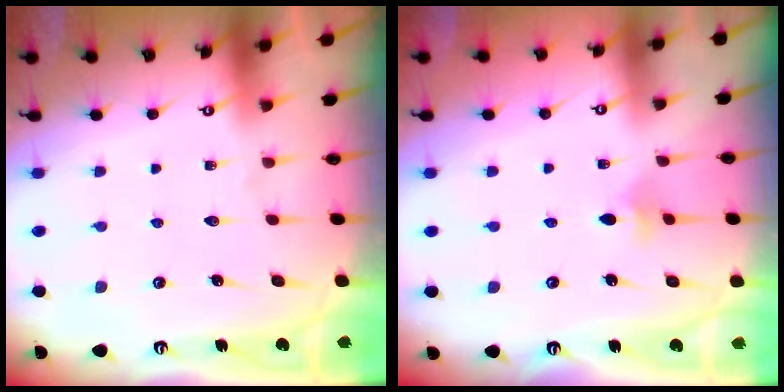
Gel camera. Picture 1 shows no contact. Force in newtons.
{"total": 4.0, "press": 3.8, "slide": 1.1}